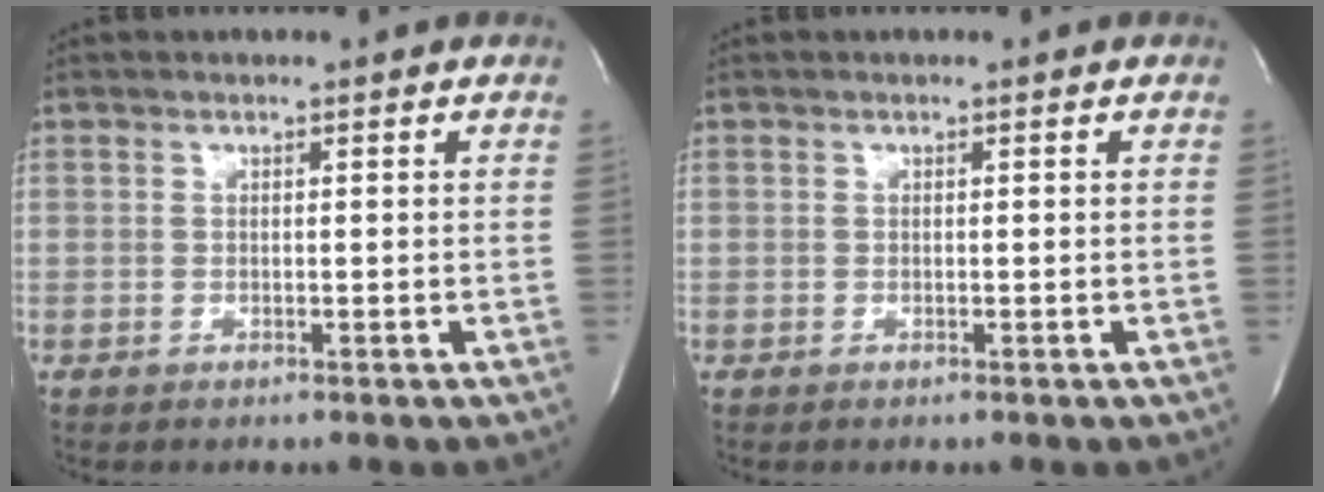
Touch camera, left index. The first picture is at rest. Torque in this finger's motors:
{"motor_torque": [0.02, -0.01, 0.00, 0.00]}